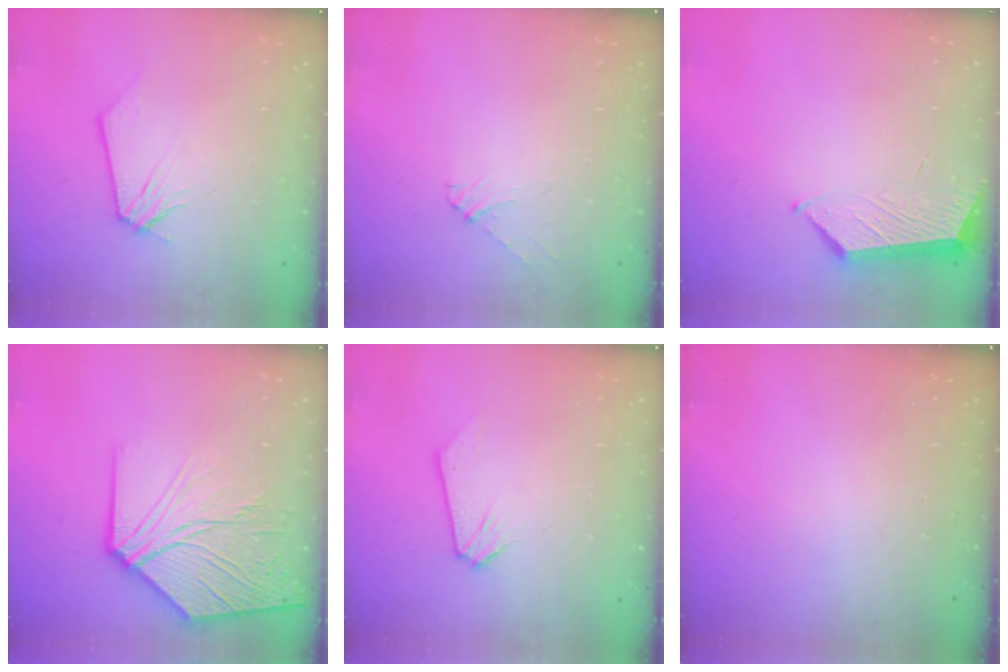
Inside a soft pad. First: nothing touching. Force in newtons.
{"total": 3.9, "press": 3.9, "slide": 0.7}
{"total": 5.4, "press": 5.4, "slide": 0.7}
{"total": 13.9, "press": 13.8, "slide": 1.4}
{"total": 0.0}
{"total": 0.0}